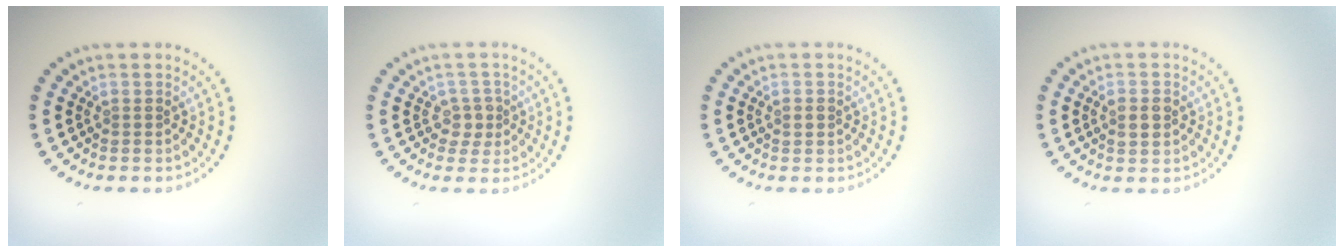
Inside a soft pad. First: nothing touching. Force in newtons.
{"total": 1.8, "press": 1.5, "slide": 0.9}
{"total": 1.0, "press": 1.0, "slide": 0.0}
{"total": 1.8, "press": 1.8, "slide": 0.0}